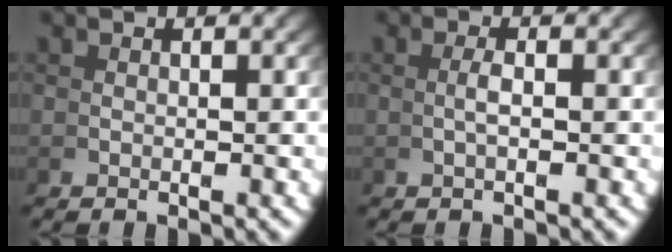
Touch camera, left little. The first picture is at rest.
{"total": 0.8, "force": [-0.1, -0.2, 0.7], "torque": [-0.019, 0.004, -0.002]}